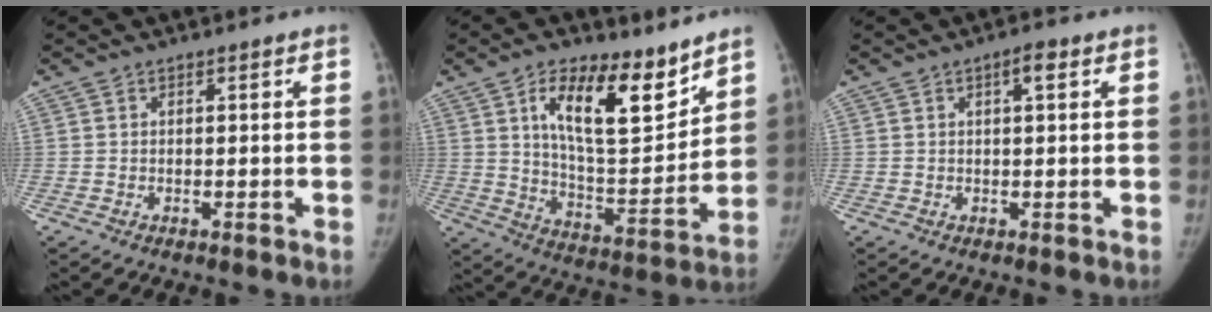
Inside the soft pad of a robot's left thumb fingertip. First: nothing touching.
{"total": 17.0, "force": [9.8, 7.0, 12.0], "torque": [-0.151, -0.068, 0.174]}
{"total": 2.5, "force": [1.0, 0.7, 2.2], "torque": [-0.033, 0.003, 0.012]}